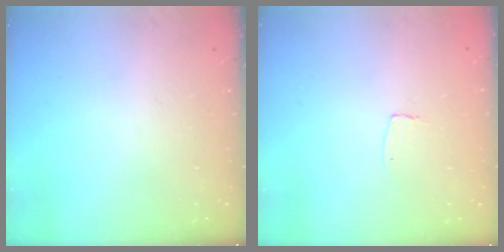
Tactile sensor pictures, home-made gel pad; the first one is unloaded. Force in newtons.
{"total": 3.5, "press": 3.5, "slide": 0.3}